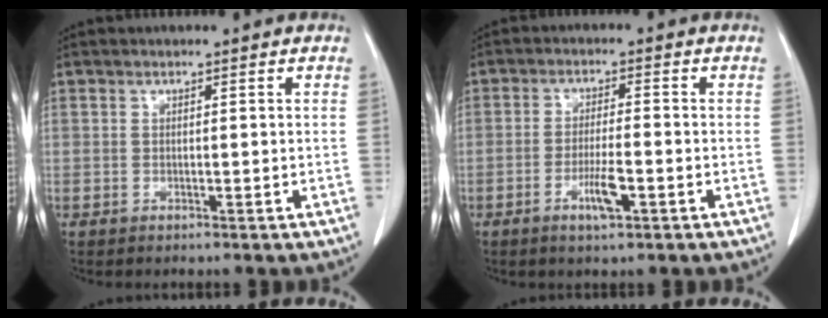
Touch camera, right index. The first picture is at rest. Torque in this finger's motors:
{"motor_torque": [0.00, -0.02, 0.02, 0.02]}